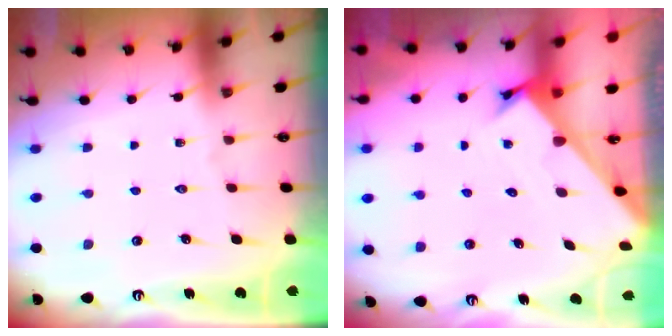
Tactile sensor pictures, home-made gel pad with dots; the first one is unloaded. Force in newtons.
{"total": 2.3, "press": 2.3, "slide": 0.2}